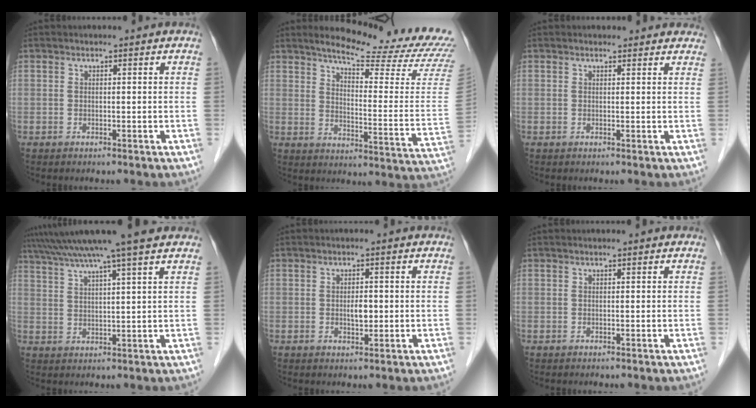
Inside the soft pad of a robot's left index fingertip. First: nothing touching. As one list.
[{"total": 20.1, "force": [18.4, 0.5, 8.1], "torque": [-0.117, -0.092, 0.222]}, {"total": 3.7, "force": [3.4, 1.4, 0.4], "torque": [0.004, 0.006, 0.025]}, {"total": 11.3, "force": [9.4, -1.7, 6.1], "torque": [-0.111, 0.023, 0.137]}, {"total": 1.9, "force": [-0.2, 0.9, 1.6], "torque": [-0.031, -0.002, -0.003]}, {"total": 0.0}]